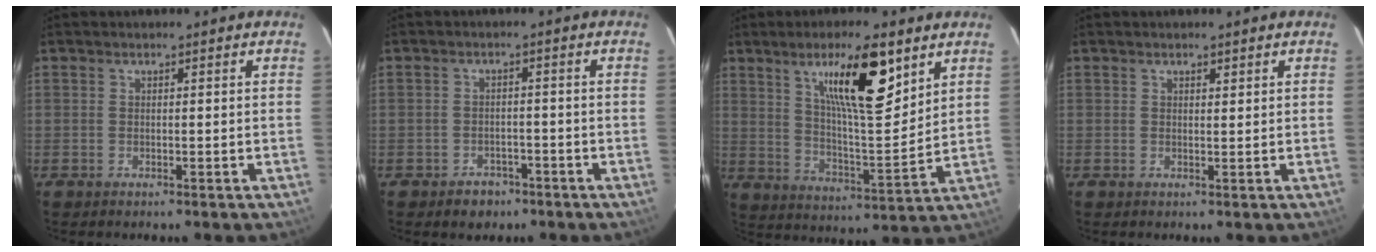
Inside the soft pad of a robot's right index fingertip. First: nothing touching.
{"total": 3.5, "force": [-2.2, 2.5, 0.9], "torque": [-0.012, 0.008, -0.026]}
{"total": 14.0, "force": [7.5, 2.3, 11.6], "torque": [-0.195, -0.001, 0.130]}
{"total": 0.8, "force": [0.6, 0.2, 0.5], "torque": [-0.011, 0.000, 0.010]}